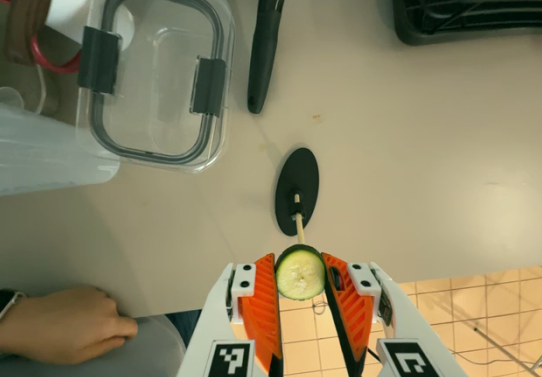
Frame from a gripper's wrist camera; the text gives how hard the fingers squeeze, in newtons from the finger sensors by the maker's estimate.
{"total": 5.7, "left": 5.6, "right": 5.8}